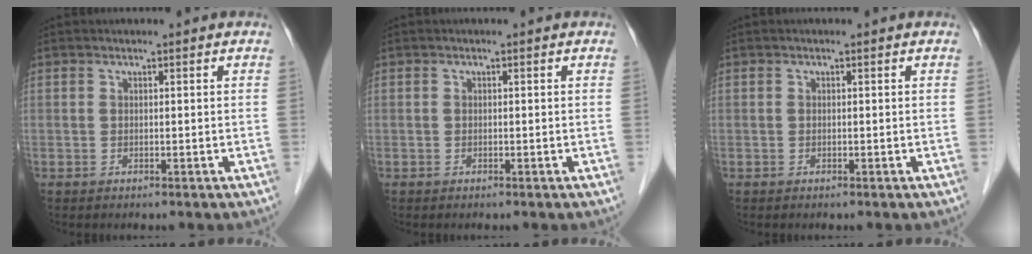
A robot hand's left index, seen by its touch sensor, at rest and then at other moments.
{"total": 0.0}
{"total": 0.0}